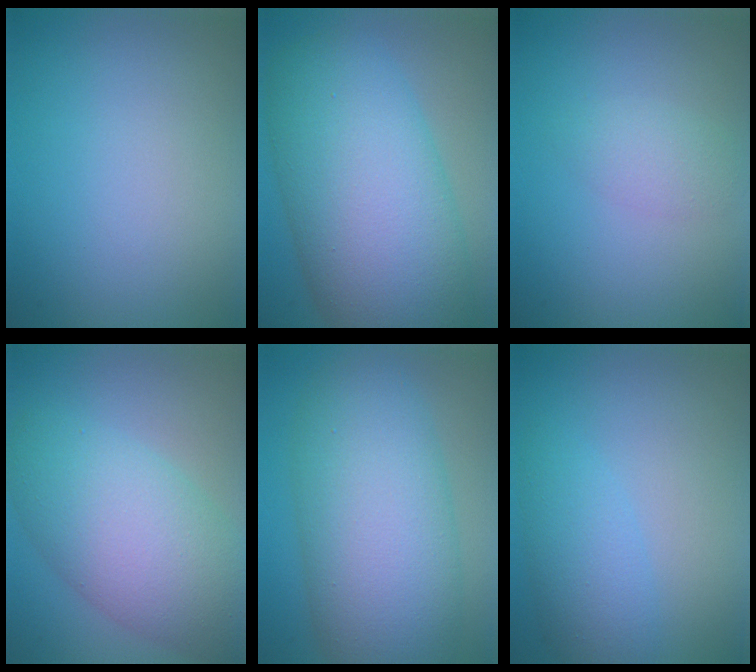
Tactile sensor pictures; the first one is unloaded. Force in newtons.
{"total": 13.2, "press": 13.2, "slide": 0.2}
{"total": 1.8, "press": 1.8, "slide": 0.0}
{"total": 8.7, "press": 8.7, "slide": 0.3}
{"total": 10.9, "press": 10.9, "slide": 0.4}
{"total": 3.2, "press": 3.1, "slide": 0.2}